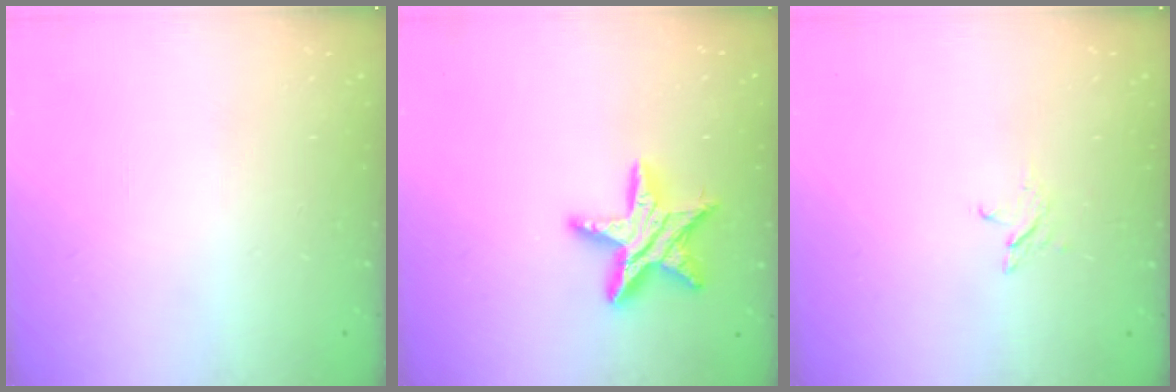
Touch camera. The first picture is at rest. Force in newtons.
{"total": 14.8, "press": 14.7, "slide": 1.3}
{"total": 2.8, "press": 2.8, "slide": 0.3}